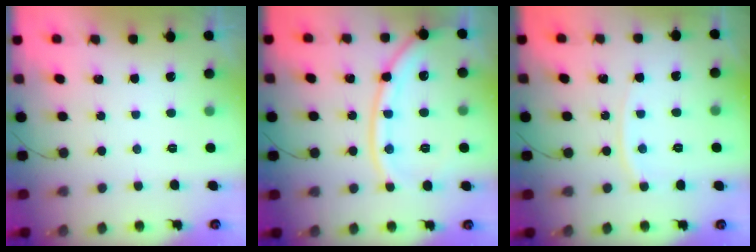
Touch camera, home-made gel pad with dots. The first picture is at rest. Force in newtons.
{"total": 14.5, "press": 14.4, "slide": 1.6}
{"total": 5.1, "press": 5.0, "slide": 0.8}